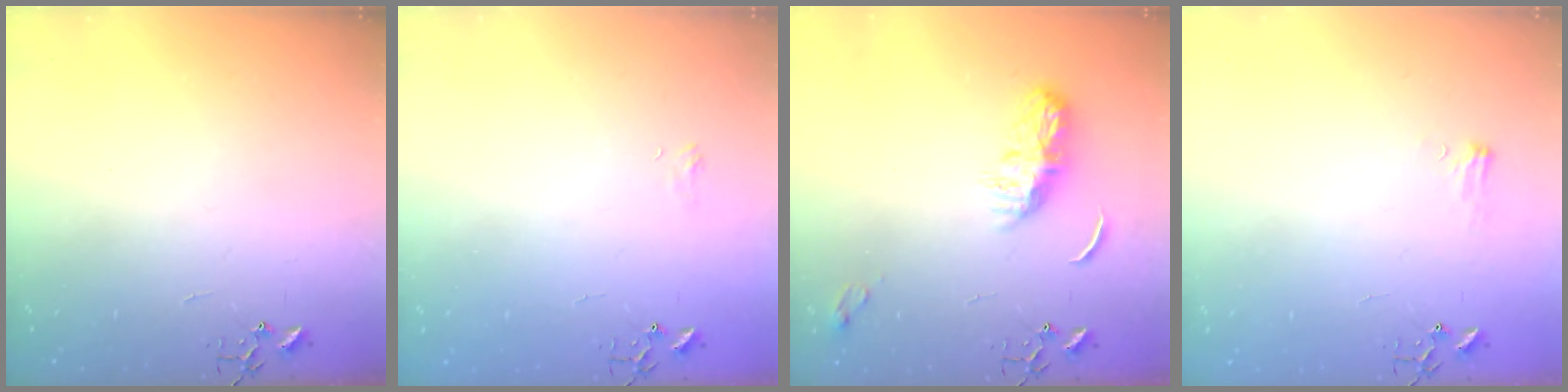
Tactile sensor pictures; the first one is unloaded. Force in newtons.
{"total": 5.1, "press": 5.1, "slide": 0.6}
{"total": 8.2, "press": 8.2, "slide": 0.4}
{"total": 5.5, "press": 5.5, "slide": 0.7}